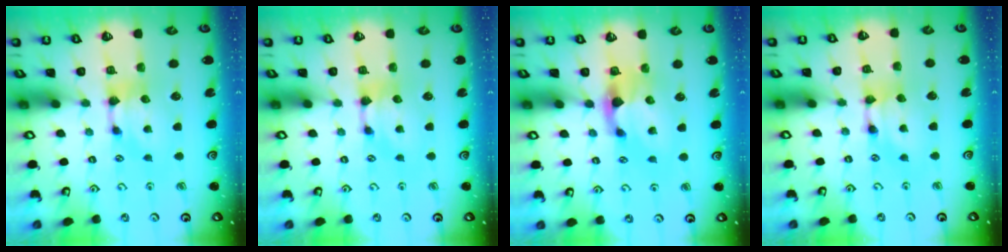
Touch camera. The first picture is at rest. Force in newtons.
{"total": 0.0}
{"total": 2.2, "press": 1.7, "slide": 1.4}
{"total": 1.7, "press": 1.7, "slide": 0.2}